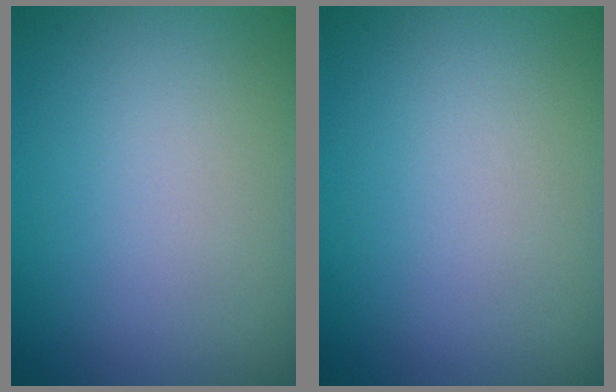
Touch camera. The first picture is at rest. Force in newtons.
{"total": 0.0}